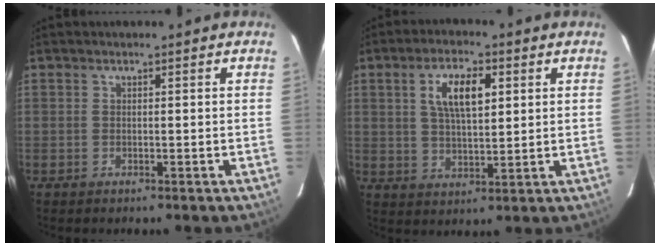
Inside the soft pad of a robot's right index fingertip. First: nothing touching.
{"total": 8.4, "force": [2.8, 3.4, 7.1], "torque": [-0.132, 0.010, 0.053]}